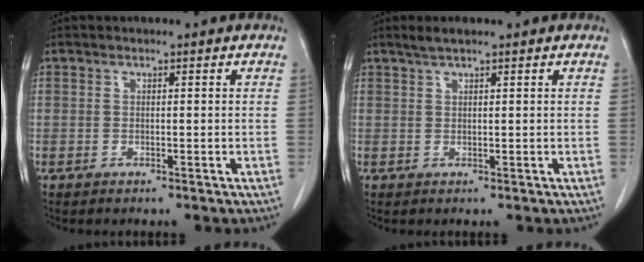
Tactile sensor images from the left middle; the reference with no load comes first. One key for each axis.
{"total": 2.0, "fx": 1.5, "fy": 0.1, "fz": 1.2, "tx": -0.028, "ty": 0.007, "tz": 0.030}